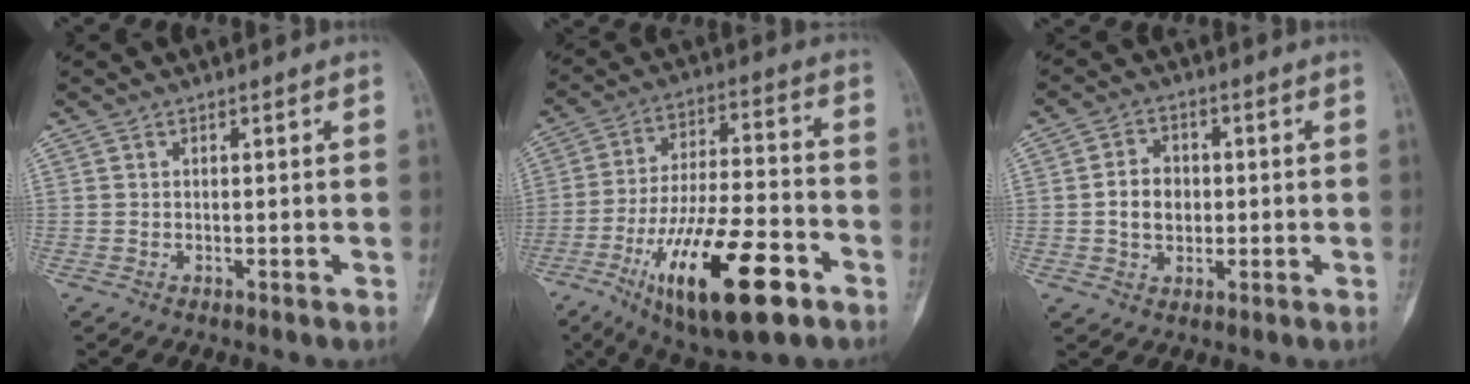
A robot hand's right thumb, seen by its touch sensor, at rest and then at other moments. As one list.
[{"total": 22.3, "force": [-10.2, 7.6, 18.3], "torque": [-0.338, 0.040, -0.165]}, {"total": 6.4, "force": [-0.1, 5.0, 4.0], "torque": [-0.049, 0.009, -0.005]}]